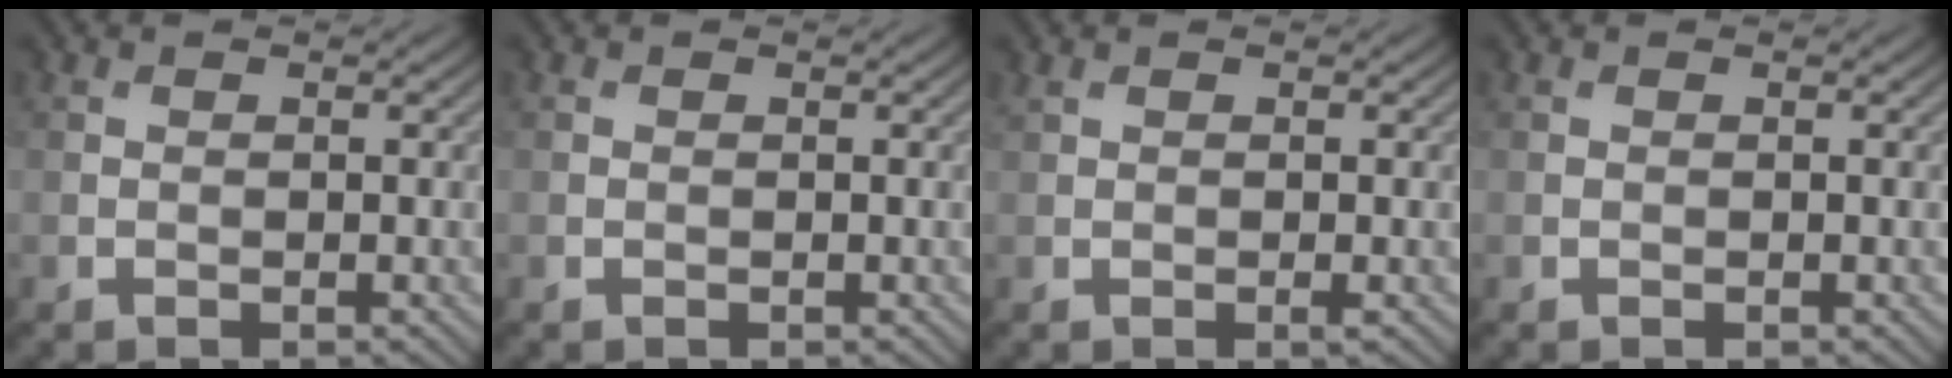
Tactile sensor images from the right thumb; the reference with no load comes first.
{"total": 0.0}
{"total": 1.4, "force": [0.7, 0.4, 1.2], "torque": [-0.027, 0.002, 0.013]}
{"total": 0.0}